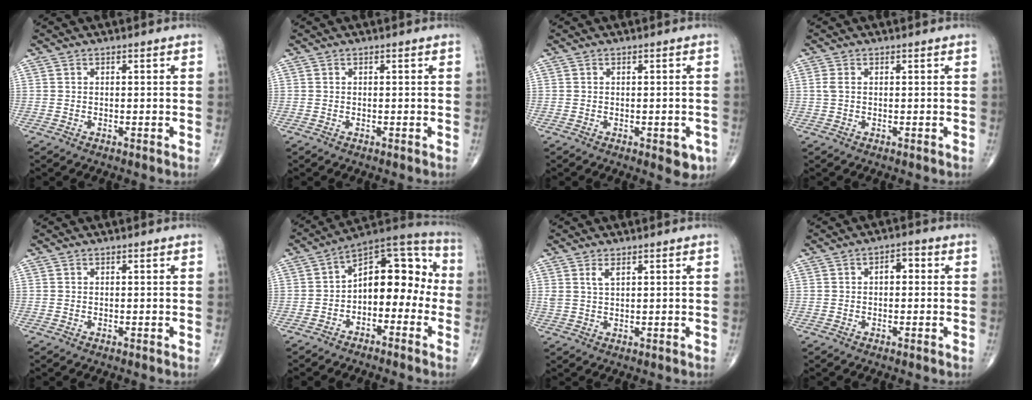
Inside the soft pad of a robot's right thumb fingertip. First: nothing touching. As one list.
[{"total": 0.0}, {"total": 3.9, "force": [-1.6, 1.8, 3.1], "torque": [-0.016, 0.001, -0.014]}, {"total": 1.3, "force": [0.2, 0.7, 1.1], "torque": [-0.032, 0.005, 0.005]}, {"total": 0.0}, {"total": 13.6, "force": [-2.0, 8.3, 10.6], "torque": [-0.113, 0.059, -0.045]}, {"total": 2.2, "force": [1.2, 0.8, 1.6], "torque": [-0.034, -0.004, 0.029]}, {"total": 2.9, "force": [0.3, 1.8, 2.3], "torque": [-0.019, 0.012, -0.004]}]